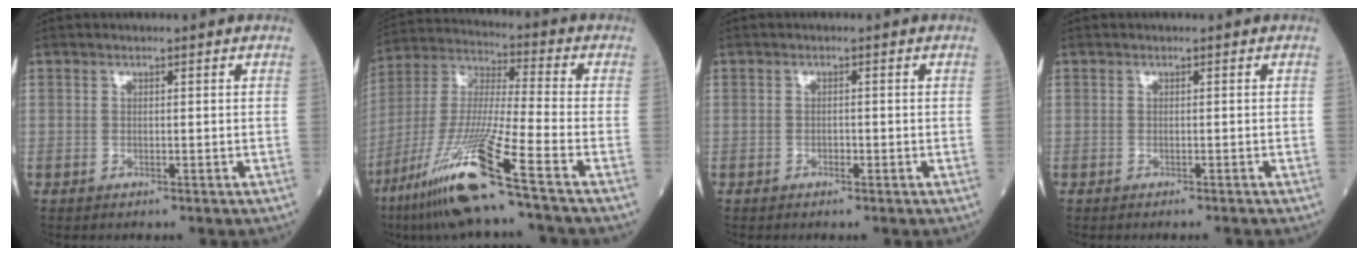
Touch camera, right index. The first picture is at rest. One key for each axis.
{"total": 16.9, "fx": -9.9, "fy": -1.1, "fz": 13.6, "tx": -0.290, "ty": -0.041, "tz": -0.188}
{"total": 0.7, "fx": -0.5, "fy": 0.3, "fz": 0.4, "tx": -0.007, "ty": 0.002, "tz": -0.008}
{"total": 1.2, "fx": -1.2, "fy": -0.2, "fz": 0.3, "tx": -0.003, "ty": 0.000, "tz": -0.016}